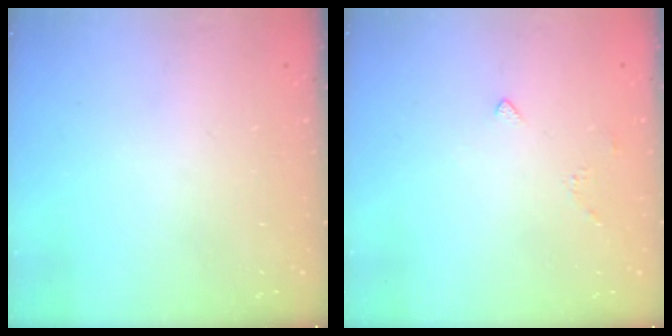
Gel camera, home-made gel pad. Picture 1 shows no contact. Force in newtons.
{"total": 3.0, "press": 2.9, "slide": 0.7}